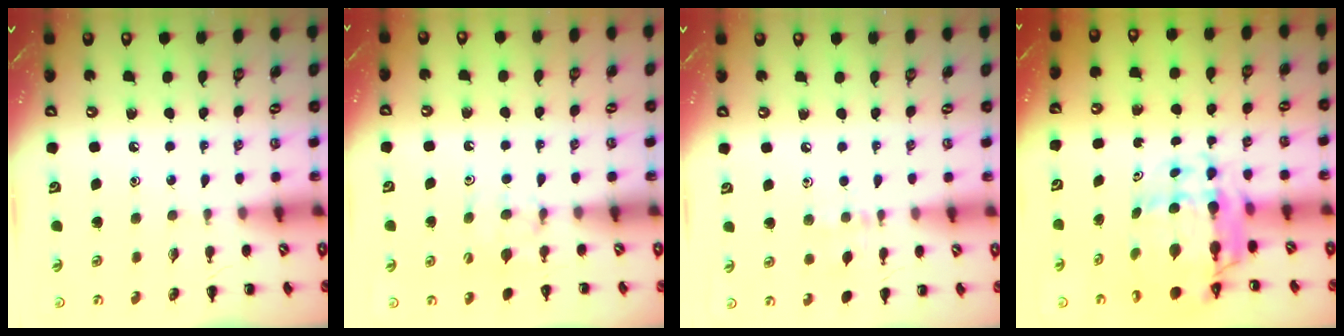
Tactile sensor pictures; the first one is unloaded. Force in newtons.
{"total": 5.8, "press": 5.5, "slide": 1.8}
{"total": 6.2, "press": 5.9, "slide": 2.0}
{"total": 9.6, "press": 9.2, "slide": 2.7}